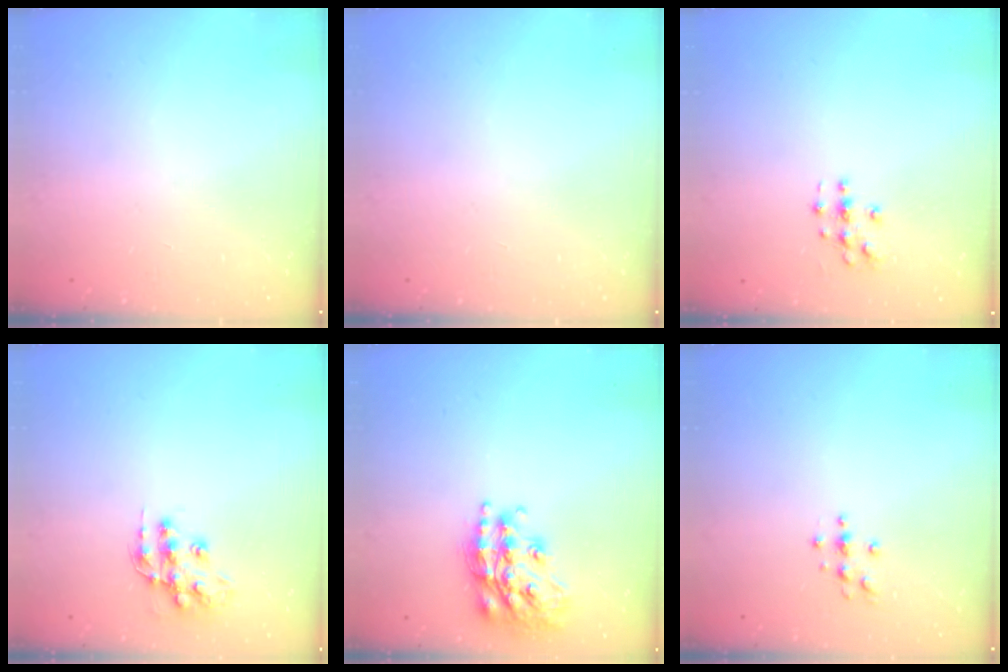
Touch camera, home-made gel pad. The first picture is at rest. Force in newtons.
{"total": 0.0}
{"total": 3.0, "press": 3.0, "slide": 0.3}
{"total": 13.0, "press": 13.0, "slide": 1.0}
{"total": 17.9, "press": 17.8, "slide": 1.3}
{"total": 3.5, "press": 3.4, "slide": 0.5}